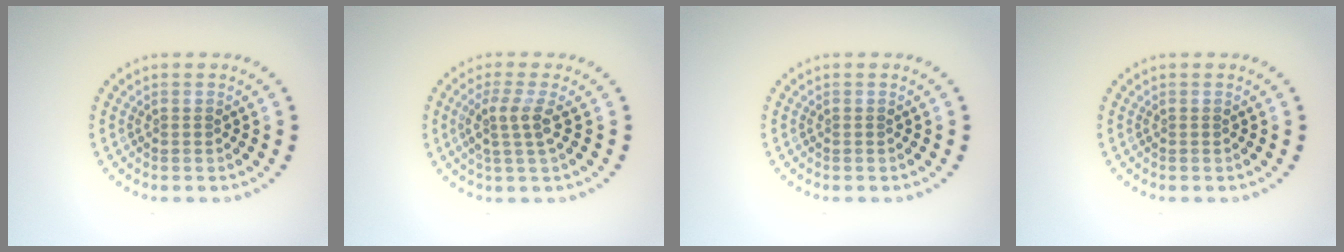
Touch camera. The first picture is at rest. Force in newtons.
{"total": 2.4, "press": 1.9, "slide": 1.5}
{"total": 0.0}
{"total": 0.0}